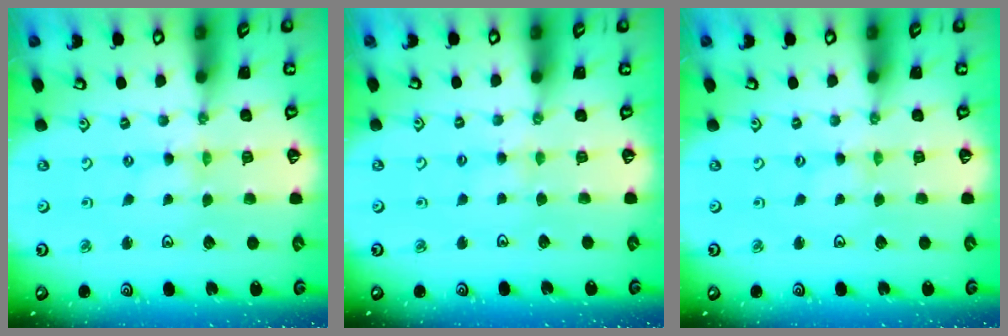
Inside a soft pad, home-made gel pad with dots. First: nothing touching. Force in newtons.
{"total": 3.5, "press": 3.5, "slide": 0.4}
{"total": 0.0}